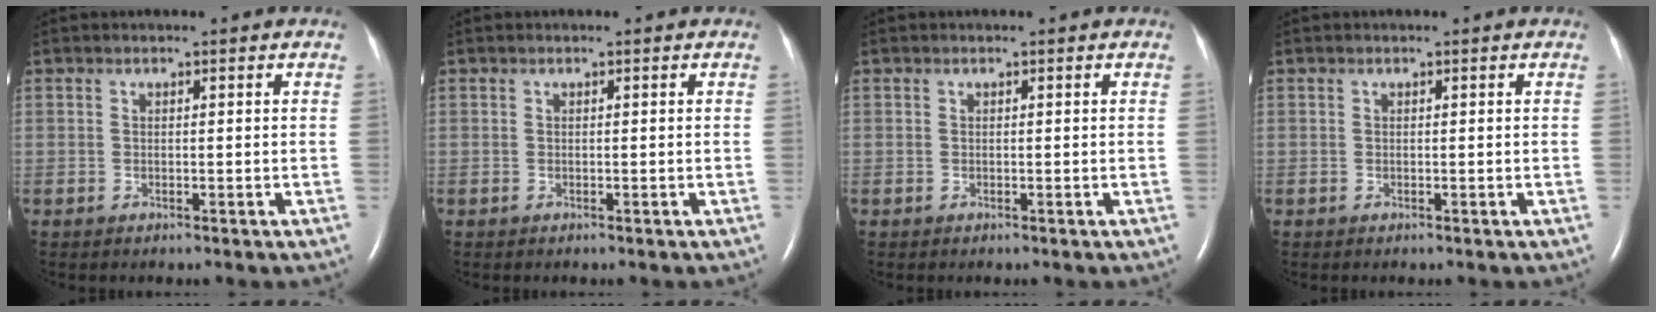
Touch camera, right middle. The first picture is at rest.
{"total": 0.0}
{"total": 0.0}
{"total": 0.0}